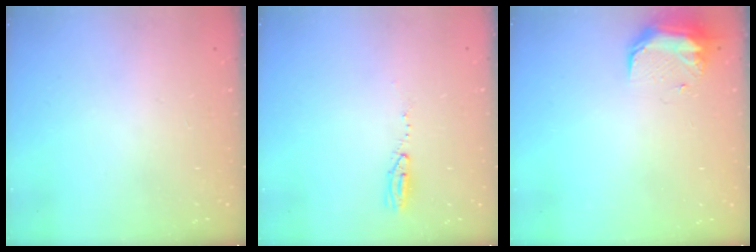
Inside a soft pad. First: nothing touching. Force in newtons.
{"total": 3.7, "press": 2.8, "slide": 2.4}
{"total": 8.8, "press": 8.7, "slide": 1.5}